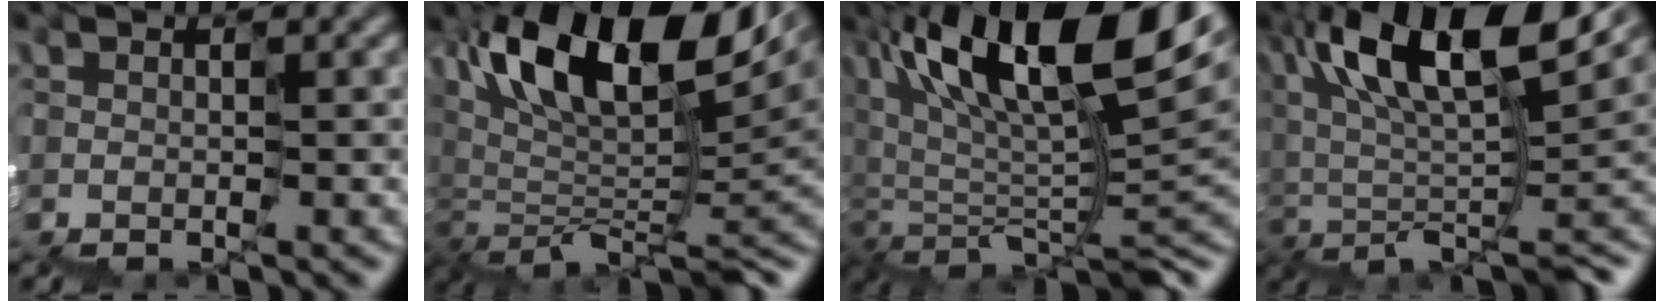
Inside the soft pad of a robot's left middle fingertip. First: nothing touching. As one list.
[{"total": 12.1, "force": [5.6, 3.9, 10.0], "torque": [-0.179, 0.025, 0.101]}, {"total": 11.8, "force": [6.0, 4.3, 9.2], "torque": [-0.147, 0.011, 0.117]}, {"total": 11.9, "force": [6.2, 2.4, 9.9], "torque": [-0.149, 0.022, 0.112]}]